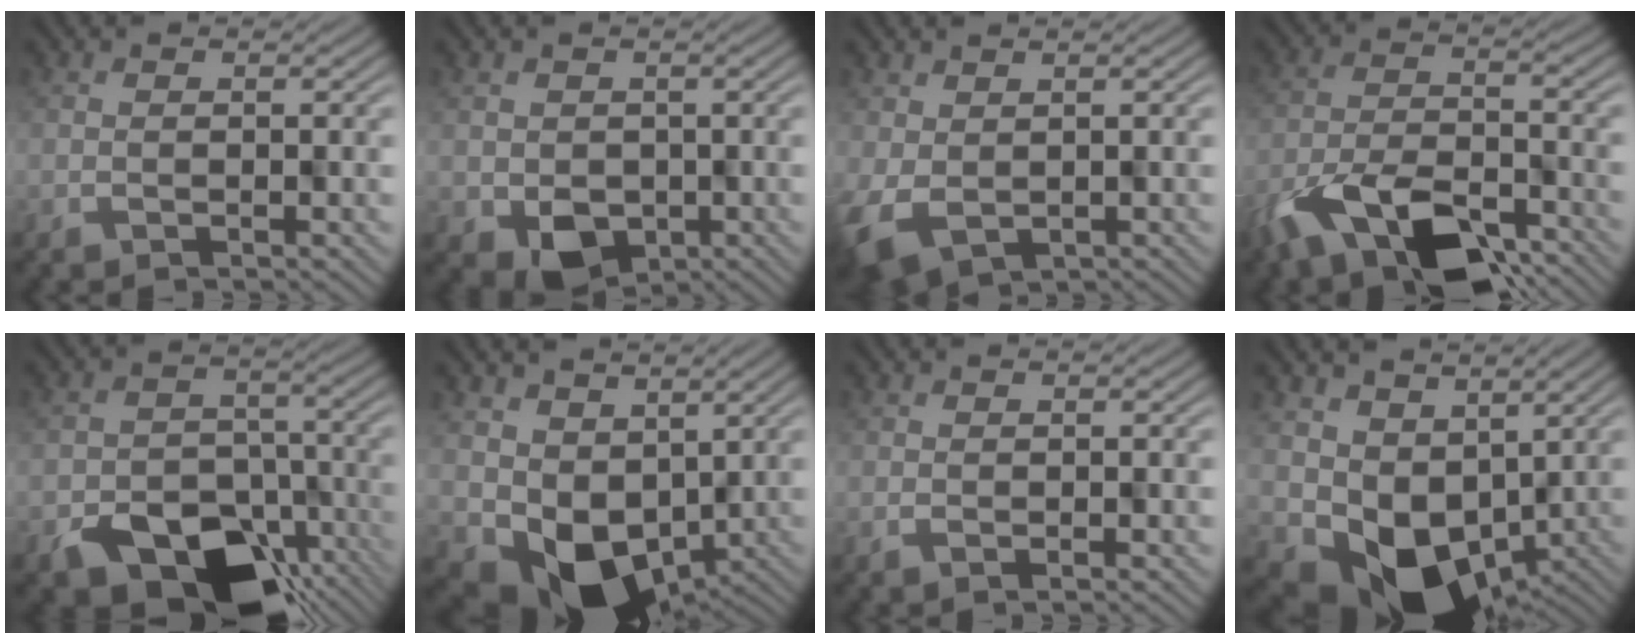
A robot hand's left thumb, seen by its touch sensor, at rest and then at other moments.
{"total": 5.1, "force": [-1.0, 4.3, 2.4], "torque": [-0.047, -0.027, -0.003]}
{"total": 6.0, "force": [-2.1, 3.9, 4.1], "torque": [-0.088, -0.033, -0.022]}
{"total": 13.2, "force": [-7.8, 6.1, 8.8], "torque": [-0.190, -0.029, -0.142]}
{"total": 13.9, "force": [-7.7, 8.5, 7.8], "torque": [-0.137, -0.030, -0.114]}
{"total": 8.9, "force": [1.1, 7.2, 5.1], "torque": [-0.091, -0.044, 0.035]}
{"total": 0.7, "force": [0.2, 0.3, 0.6], "torque": [-0.014, -0.001, 0.003]}
{"total": 9.6, "force": [1.7, 7.7, 5.5], "torque": [-0.098, -0.047, 0.051]}